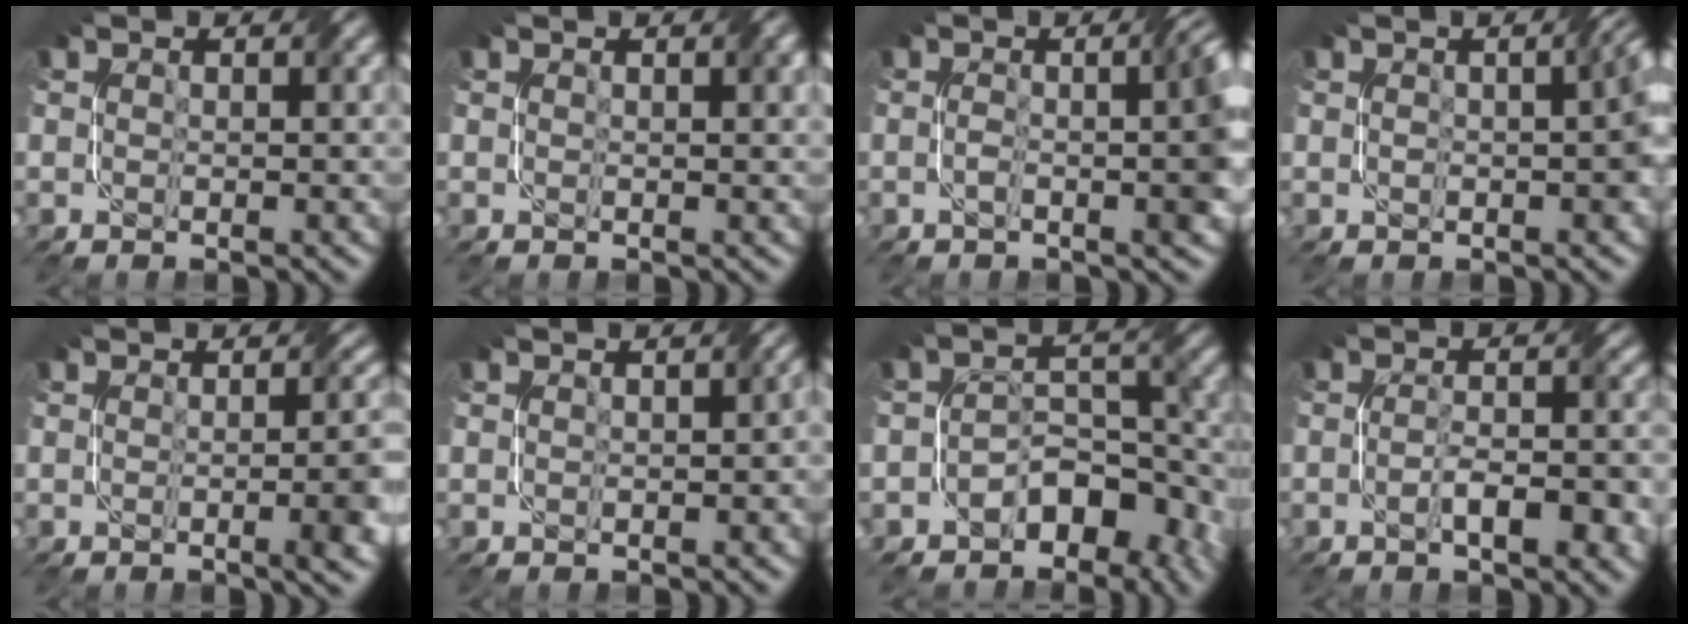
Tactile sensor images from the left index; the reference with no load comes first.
{"total": 0.9, "force": [0.5, 0.0, 0.7], "torque": [-0.010, 0.002, 0.008]}
{"total": 6.0, "force": [-0.3, 1.9, 5.7], "torque": [-0.062, 0.009, -0.008]}
{"total": 2.9, "force": [-0.1, 0.7, 2.8], "torque": [-0.044, 0.008, -0.002]}
{"total": 5.8, "force": [-0.8, 1.9, 5.4], "torque": [-0.047, 0.001, -0.007]}
{"total": 1.3, "force": [0.1, 0.4, 1.2], "torque": [-0.016, 0.005, 0.002]}
{"total": 5.9, "force": [-3.3, 3.5, 3.4], "torque": [-0.031, 0.003, -0.057]}
{"total": 4.0, "force": [-1.5, 0.9, 3.6], "torque": [-0.066, 0.000, -0.024]}